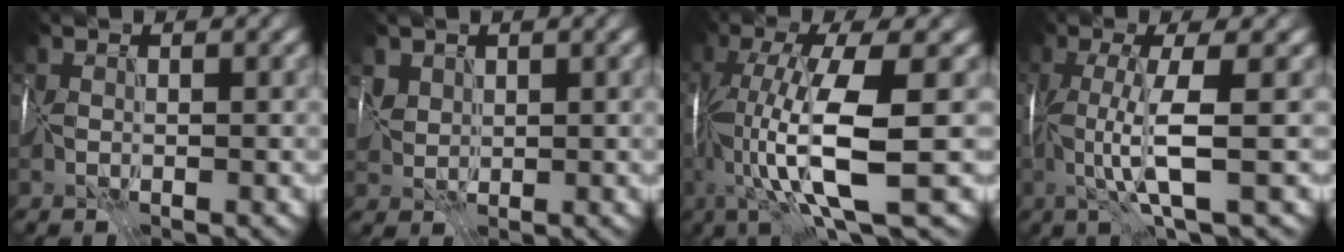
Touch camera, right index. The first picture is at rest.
{"total": 1.4, "force": [1.1, 0.7, -0.3], "torque": [0.010, -0.010, 0.034]}
{"total": 9.5, "force": [-1.5, 1.8, 9.2], "torque": [-0.163, -0.013, -0.027]}
{"total": 3.9, "force": [-0.7, -0.7, 3.8], "torque": [-0.069, -0.011, -0.014]}